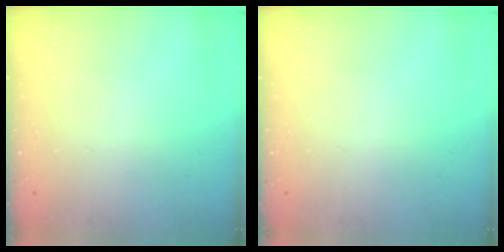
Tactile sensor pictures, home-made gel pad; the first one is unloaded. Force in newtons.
{"total": 0.0}